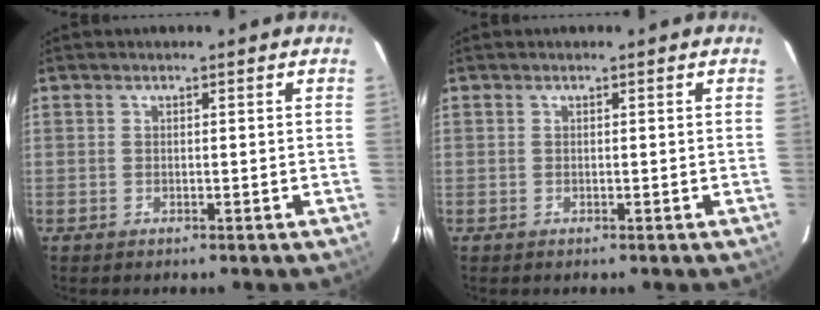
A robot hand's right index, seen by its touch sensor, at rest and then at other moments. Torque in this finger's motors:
{"motor_torque": [0.00, 0.00, 0.00, 0.01]}